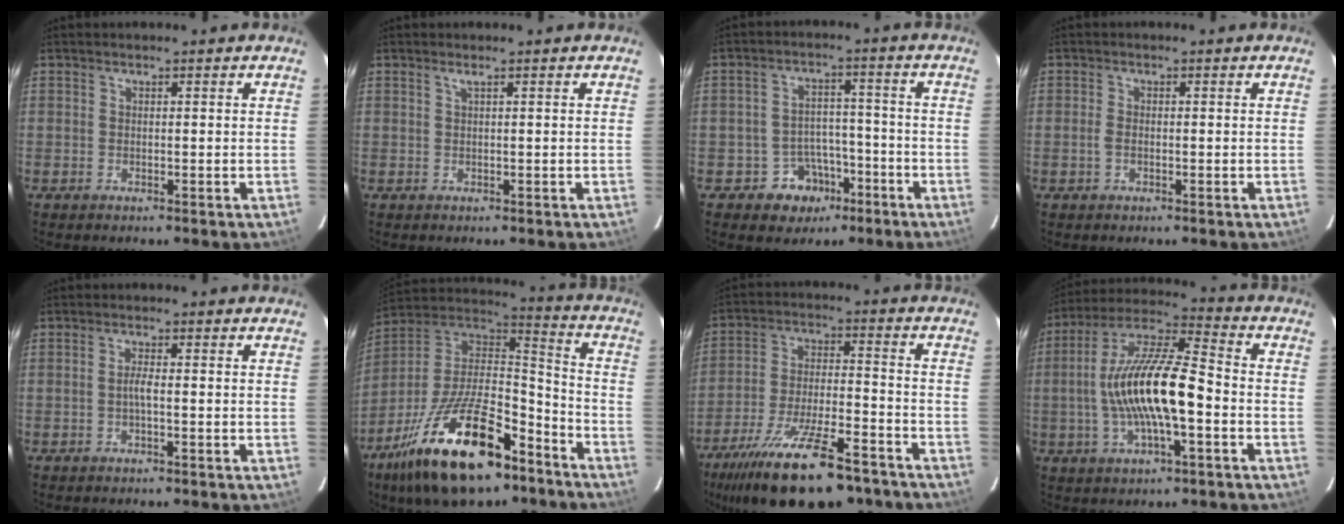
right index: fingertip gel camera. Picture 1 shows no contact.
{"total": 0.7, "force": [0.3, -0.4, 0.5], "torque": [-0.008, -0.001, 0.004]}
{"total": 7.4, "force": [-4.4, 5.8, 1.5], "torque": [-0.037, 0.029, -0.052]}
{"total": 1.5, "force": [-0.5, 0.8, 1.1], "torque": [-0.026, -0.002, -0.011]}
{"total": 1.6, "force": [-0.5, -0.2, 1.5], "torque": [-0.029, 0.002, -0.012]}
{"total": 26.2, "force": [-15.3, 10.8, 18.3], "torque": [-0.350, -0.015, -0.252]}
{"total": 22.4, "force": [-16.8, 6.5, 13.3], "torque": [-0.253, -0.041, -0.258]}
{"total": 16.4, "force": [-2.7, 4.1, 15.7], "torque": [-0.299, 0.008, -0.054]}